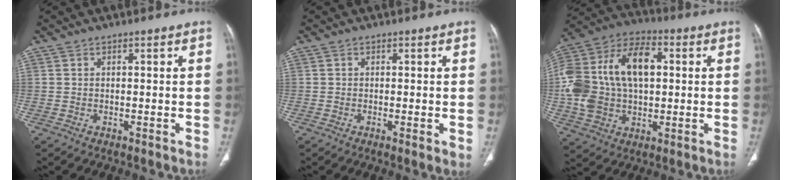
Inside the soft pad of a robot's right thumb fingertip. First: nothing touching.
{"total": 2.0, "force": [-0.2, 0.4, 1.9], "torque": [-0.037, -0.007, -0.005]}
{"total": 22.6, "force": [2.3, 14.2, 17.5], "torque": [-0.342, 0.024, 0.038]}